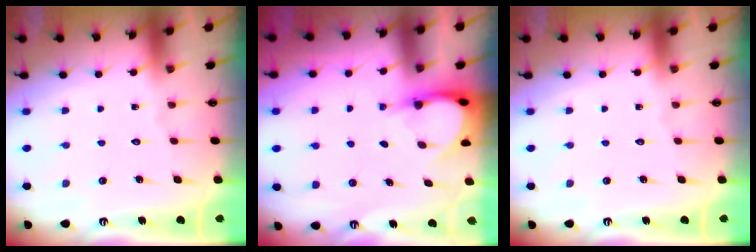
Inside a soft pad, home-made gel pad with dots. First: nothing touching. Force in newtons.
{"total": 3.7, "press": 3.7, "slide": 0.3}
{"total": 0.0}